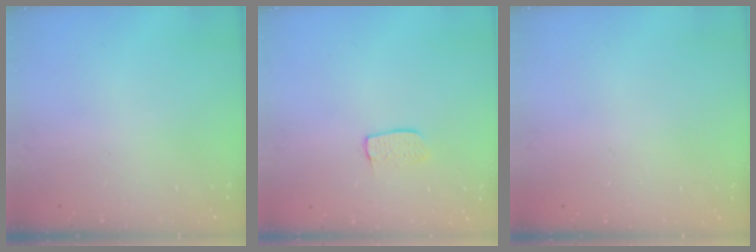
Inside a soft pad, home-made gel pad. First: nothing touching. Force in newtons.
{"total": 5.6, "press": 5.6, "slide": 0.2}
{"total": 0.0}